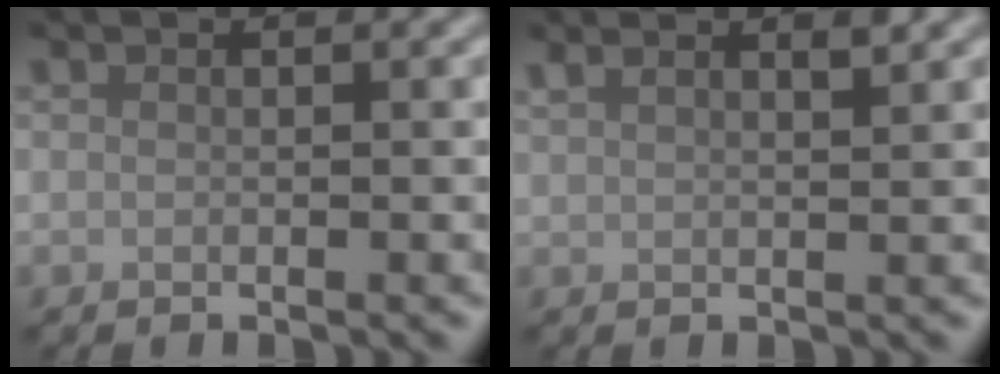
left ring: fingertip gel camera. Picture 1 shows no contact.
{"total": 2.5, "force": [1.8, 0.7, 1.5], "torque": [-0.009, 0.008, 0.018]}